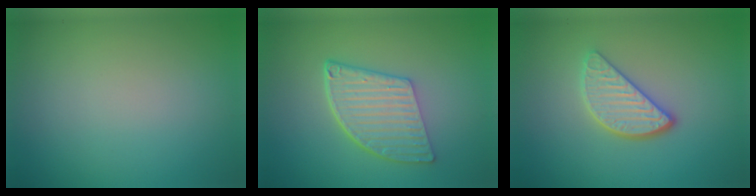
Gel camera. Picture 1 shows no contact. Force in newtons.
{"total": 5.8, "press": 4.2, "slide": 4.0}
{"total": 3.5, "press": 2.9, "slide": 2.0}